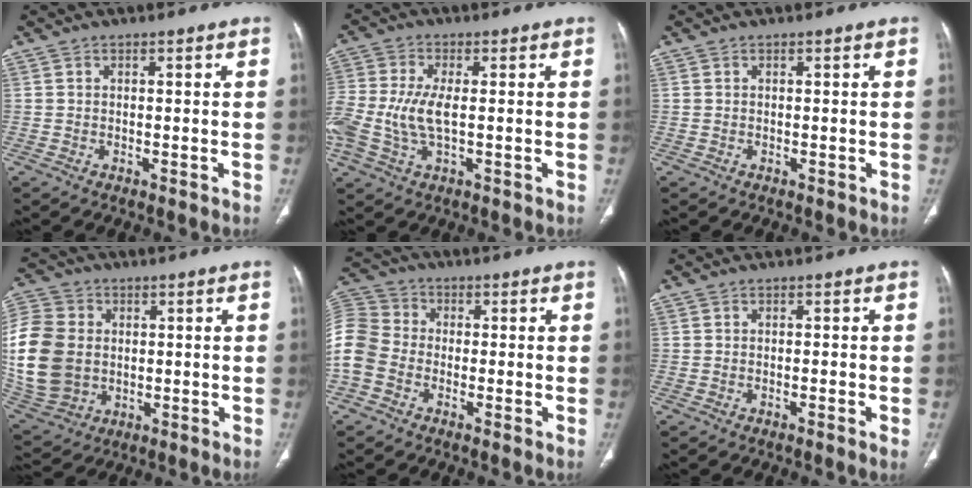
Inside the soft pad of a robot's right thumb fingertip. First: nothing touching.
{"total": 11.3, "force": [-0.9, 5.4, 9.9], "torque": [-0.250, 0.003, -0.015]}
{"total": 0.0}
{"total": 18.3, "force": [0.4, 14.6, 11.0], "torque": [-0.242, 0.002, 0.018]}
{"total": 10.8, "force": [-2.8, 8.7, 5.7], "torque": [-0.122, 0.023, -0.070]}
{"total": 1.3, "force": [-0.4, 0.3, 1.2], "torque": [-0.024, -0.002, -0.007]}